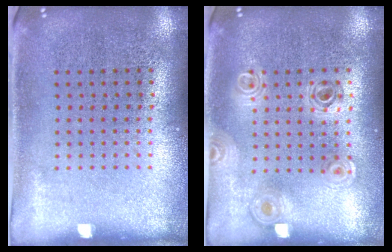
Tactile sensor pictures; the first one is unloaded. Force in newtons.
{"total": 0.9, "press": 0.9, "slide": 0.1}